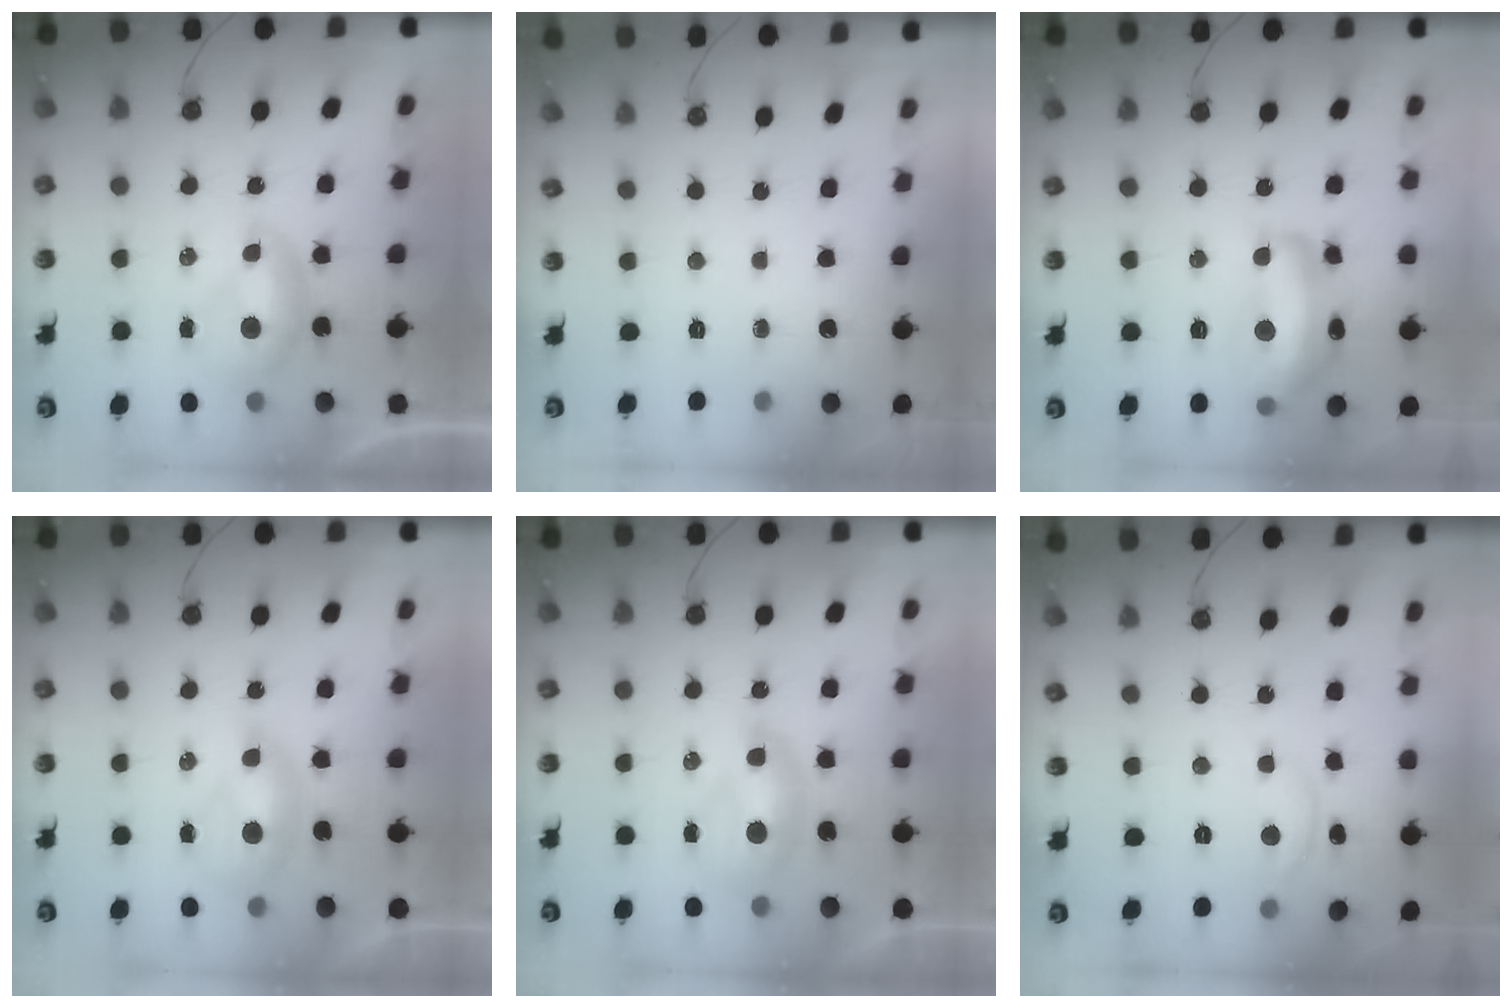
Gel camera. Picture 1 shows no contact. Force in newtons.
{"total": 0.0}
{"total": 9.9, "press": 9.8, "slide": 0.8}
{"total": 1.7, "press": 1.6, "slide": 0.6}
{"total": 2.4, "press": 2.3, "slide": 0.6}
{"total": 2.3, "press": 2.2, "slide": 0.4}